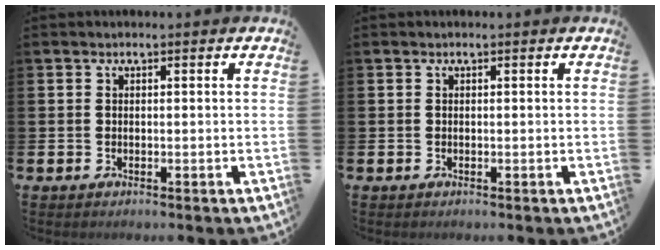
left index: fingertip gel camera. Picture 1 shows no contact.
{"total": 0.0}